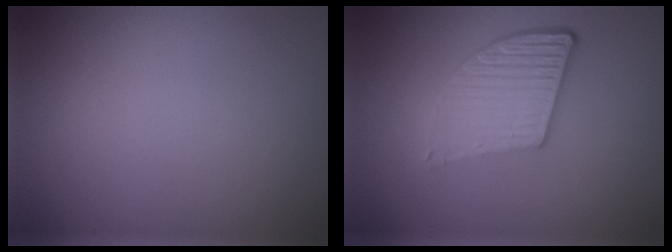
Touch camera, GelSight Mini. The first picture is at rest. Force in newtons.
{"total": 5.1, "press": 3.7, "slide": 3.6}